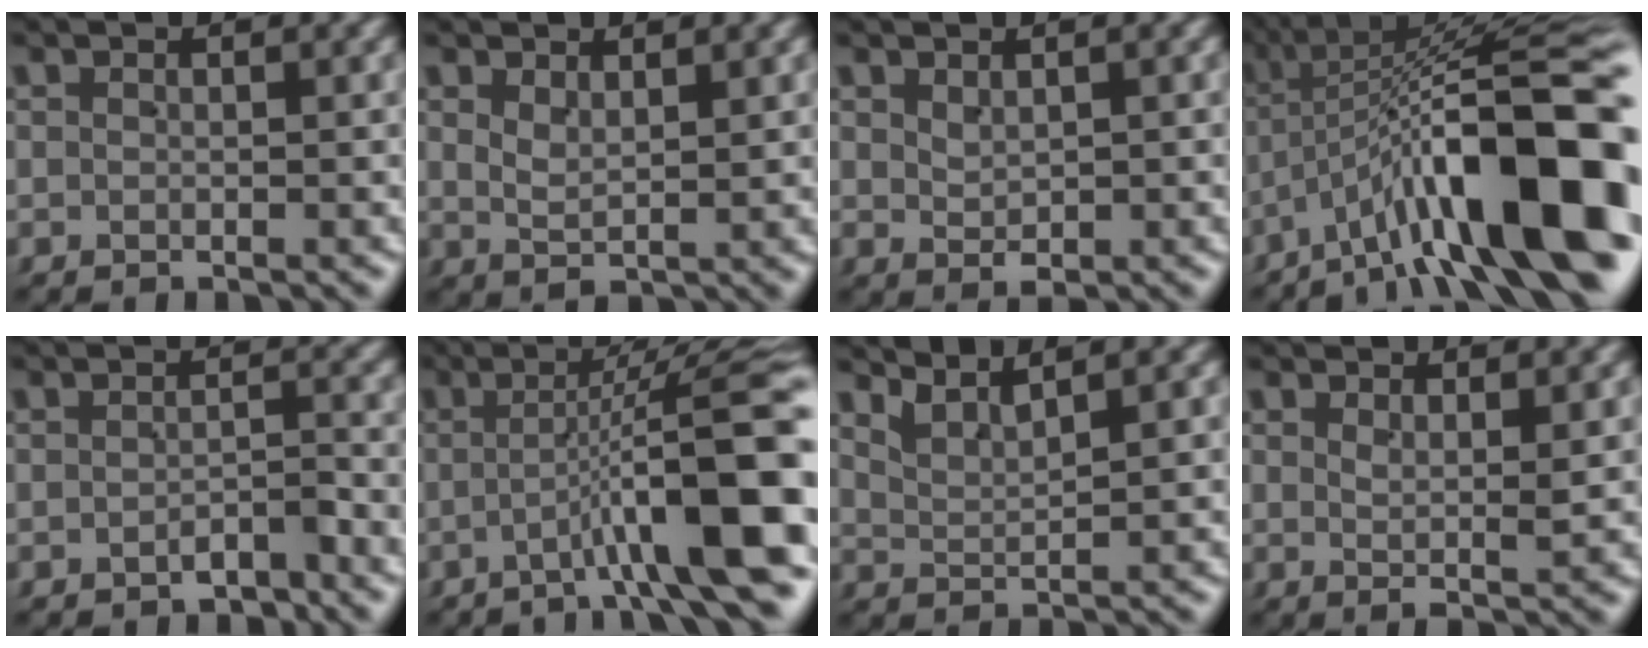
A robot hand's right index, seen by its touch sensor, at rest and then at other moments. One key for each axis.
{"total": 1.7, "fx": 1.0, "fy": 0.7, "fz": 1.3, "tx": -0.029, "ty": -0.010, "tz": 0.028}
{"total": 1.6, "fx": 0.4, "fy": 0.9, "fz": 1.3, "tx": -0.020, "ty": -0.012, "tz": 0.020}
{"total": 15.8, "fx": -3.4, "fy": 6.6, "fz": 14.0, "tx": -0.204, "ty": -0.016, "tz": -0.040}
{"total": 2.1, "fx": -1.8, "fy": 0.6, "fz": 0.8, "tx": -0.001, "ty": 0.003, "tz": -0.031}
{"total": 8.9, "fx": -2.3, "fy": 1.0, "fz": 8.6, "tx": -0.106, "ty": 0.009, "tz": -0.030}
{"total": 2.7, "fx": 2.5, "fy": 0.4, "fz": 1.1, "tx": -0.030, "ty": -0.001, "tz": 0.046}
{"total": 1.6, "fx": 0.8, "fy": -0.2, "fz": 1.4, "tx": -0.020, "ty": -0.010, "tz": 0.022}